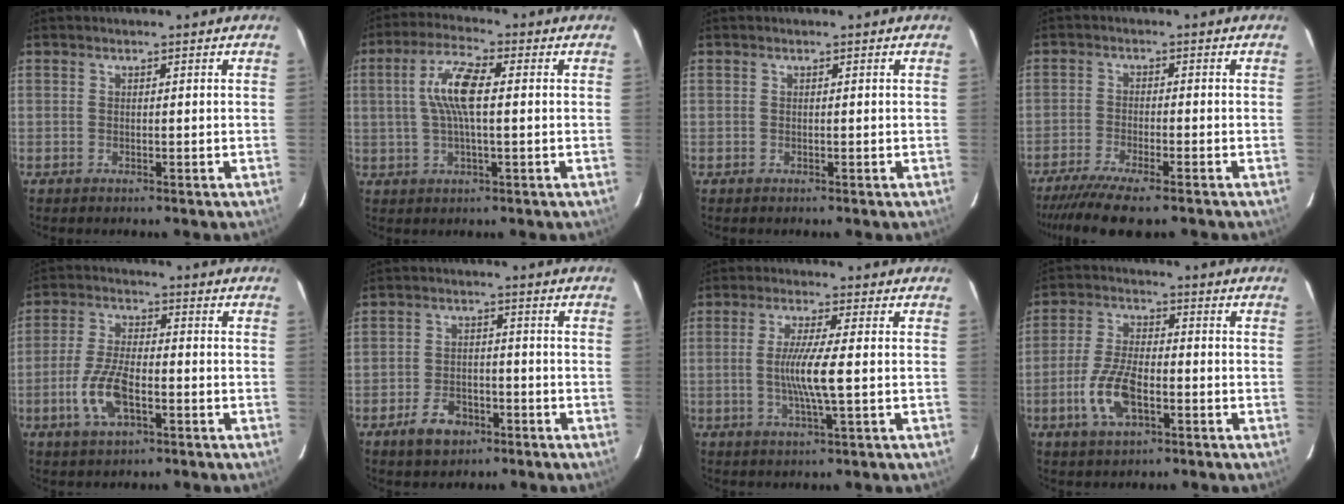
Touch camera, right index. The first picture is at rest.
{"total": 8.8, "force": [1.0, 2.3, 8.5], "torque": [-0.166, 0.011, 0.019]}
{"total": 0.0}
{"total": 9.6, "force": [-7.8, 1.0, 5.4], "torque": [-0.129, -0.036, -0.138]}
{"total": 8.9, "force": [-3.2, 3.6, 7.5], "torque": [-0.163, -0.002, -0.061]}
{"total": 6.6, "force": [-4.1, 4.1, 3.3], "torque": [-0.079, 0.007, -0.061]}
{"total": 6.8, "force": [-0.7, -0.3, 6.8], "torque": [-0.127, -0.009, -0.014]}
{"total": 9.5, "force": [-3.4, 4.1, 7.8], "torque": [-0.169, -0.001, -0.063]}